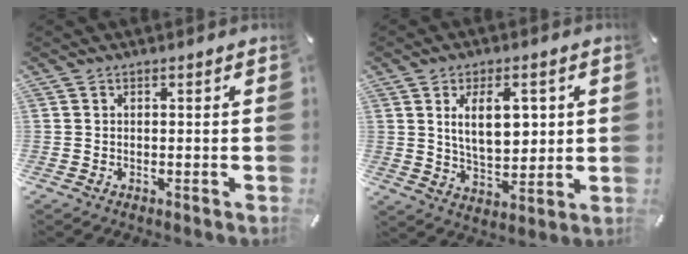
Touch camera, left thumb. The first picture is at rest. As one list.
[{"total": 10.8, "force": [3.0, 6.1, 8.5], "torque": [-0.139, -0.004, 0.047]}]